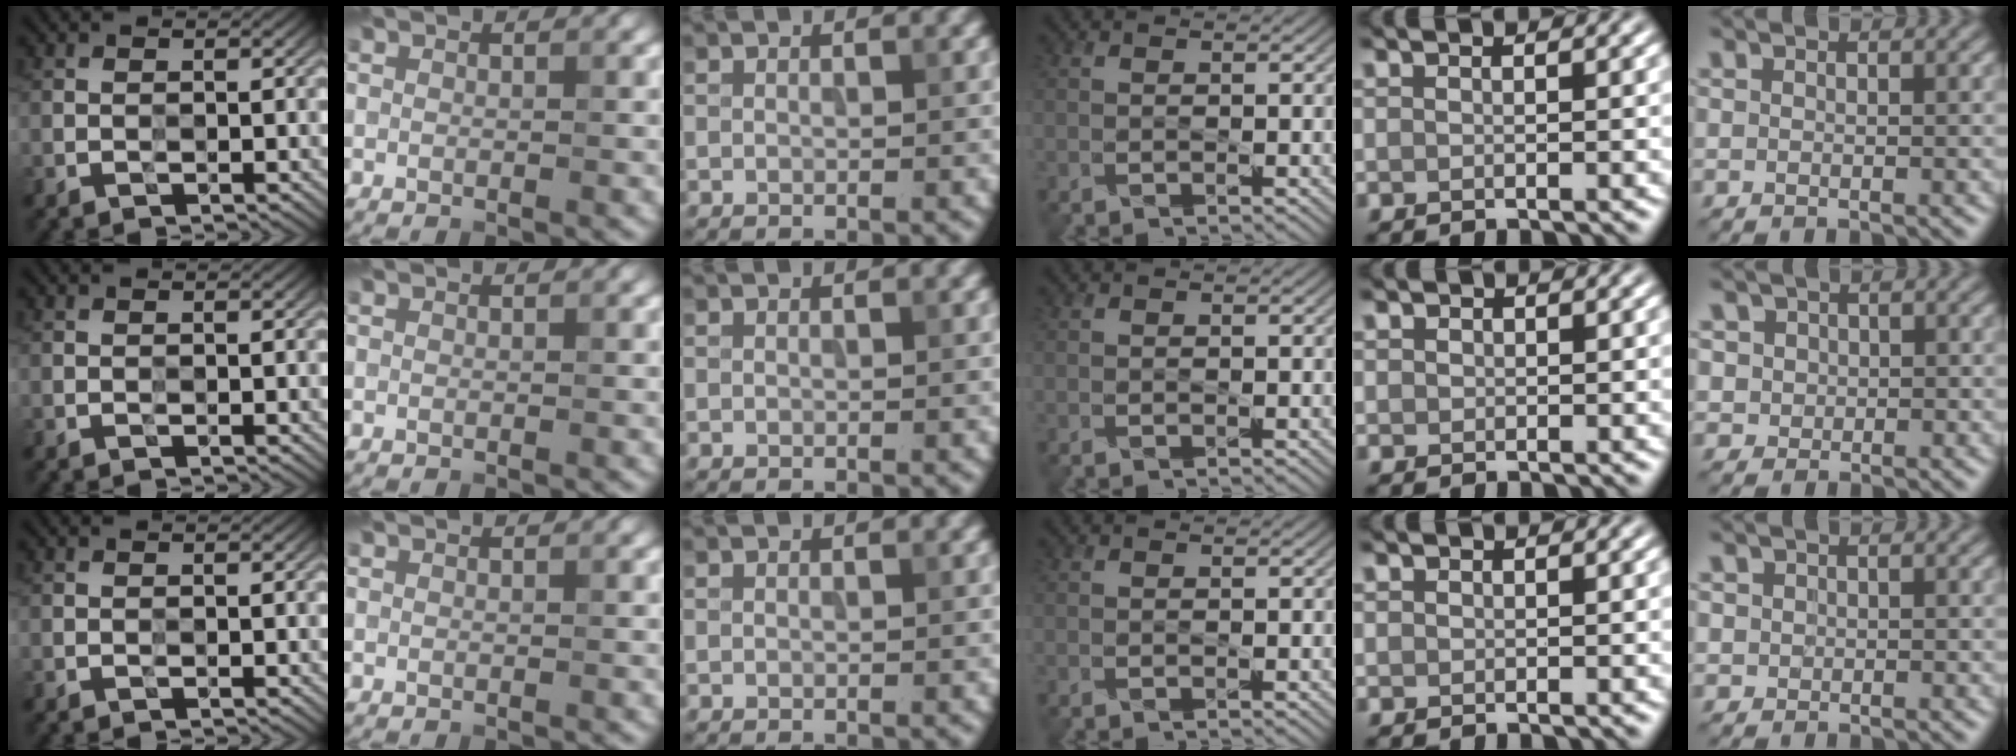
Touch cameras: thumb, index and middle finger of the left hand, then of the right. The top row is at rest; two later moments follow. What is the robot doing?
{"motion": "press", "object": "button"}